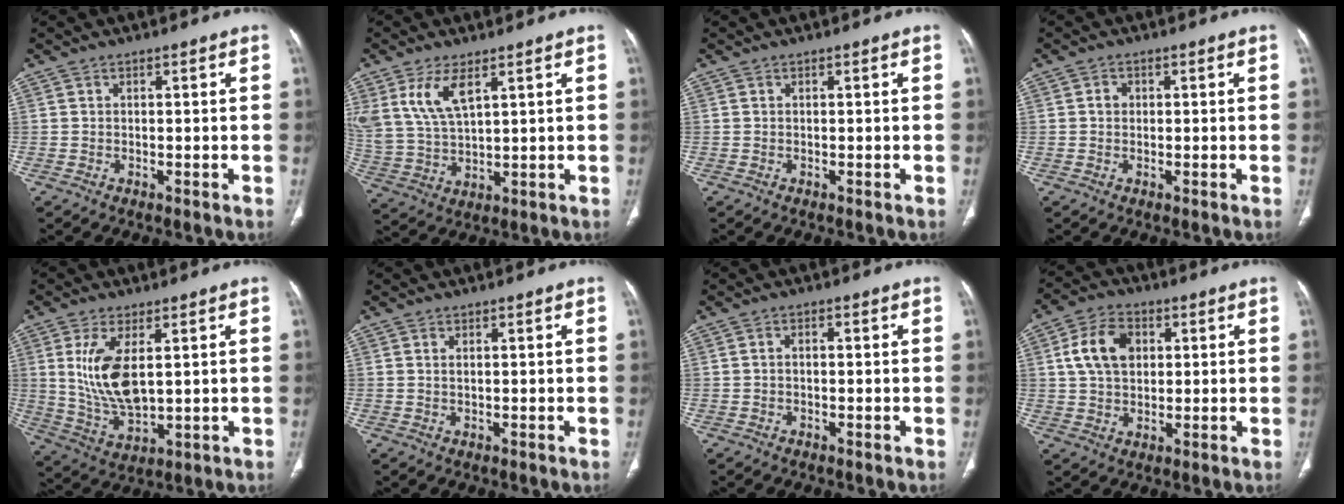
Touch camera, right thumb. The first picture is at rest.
{"total": 9.5, "force": [4.8, 4.1, 7.1], "torque": [-0.151, -0.015, 0.110]}
{"total": 0.0}
{"total": 1.5, "force": [0.1, 1.3, 0.7], "torque": [-0.006, 0.004, 0.001]}
{"total": 11.5, "force": [2.5, 5.2, 9.9], "torque": [-0.198, -0.021, 0.064]}
{"total": 0.7, "force": [0.3, 0.3, 0.6], "torque": [-0.013, 0.002, 0.008]}
{"total": 1.1, "force": [-0.1, 0.7, 0.9], "torque": [-0.013, 0.006, -0.004]}
{"total": 9.8, "force": [2.3, 6.9, 6.6], "torque": [-0.110, 0.007, 0.040]}